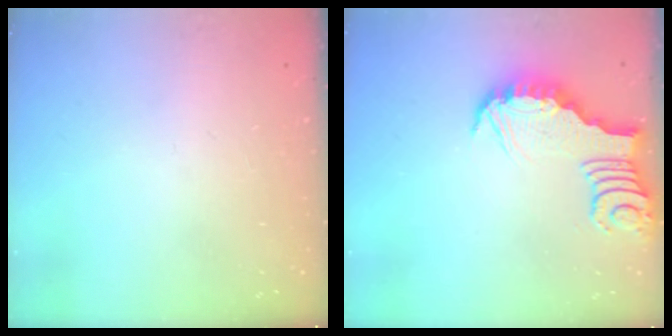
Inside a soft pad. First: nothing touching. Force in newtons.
{"total": 3.6, "press": 3.6, "slide": 0.2}